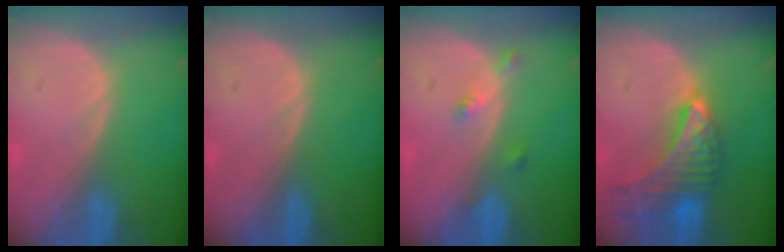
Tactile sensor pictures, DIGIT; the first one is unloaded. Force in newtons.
{"total": 0.0}
{"total": 2.4, "press": 2.0, "slide": 1.3}
{"total": 9.7, "press": 8.6, "slide": 4.5}